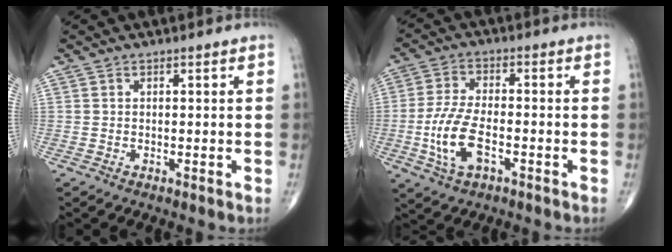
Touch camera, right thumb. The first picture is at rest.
{"total": 9.9, "force": [-2.9, 4.5, 8.3], "torque": [-0.181, 0.012, -0.055]}